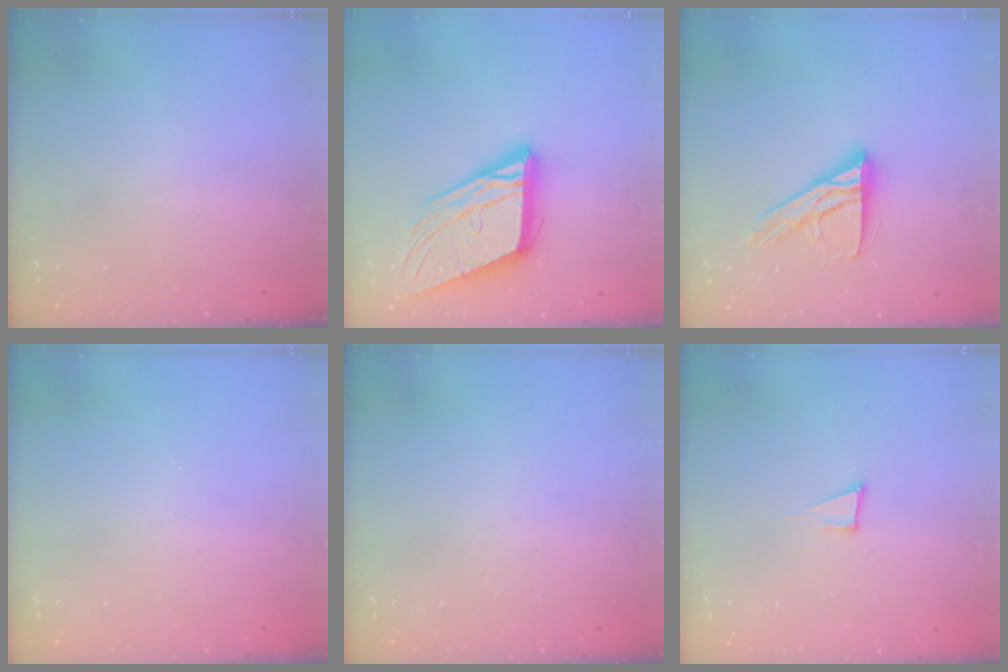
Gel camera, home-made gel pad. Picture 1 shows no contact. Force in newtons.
{"total": 18.1, "press": 17.7, "slide": 3.6}
{"total": 14.0, "press": 14.0, "slide": 1.0}
{"total": 0.0}
{"total": 0.0}
{"total": 5.1, "press": 3.8, "slide": 3.3}